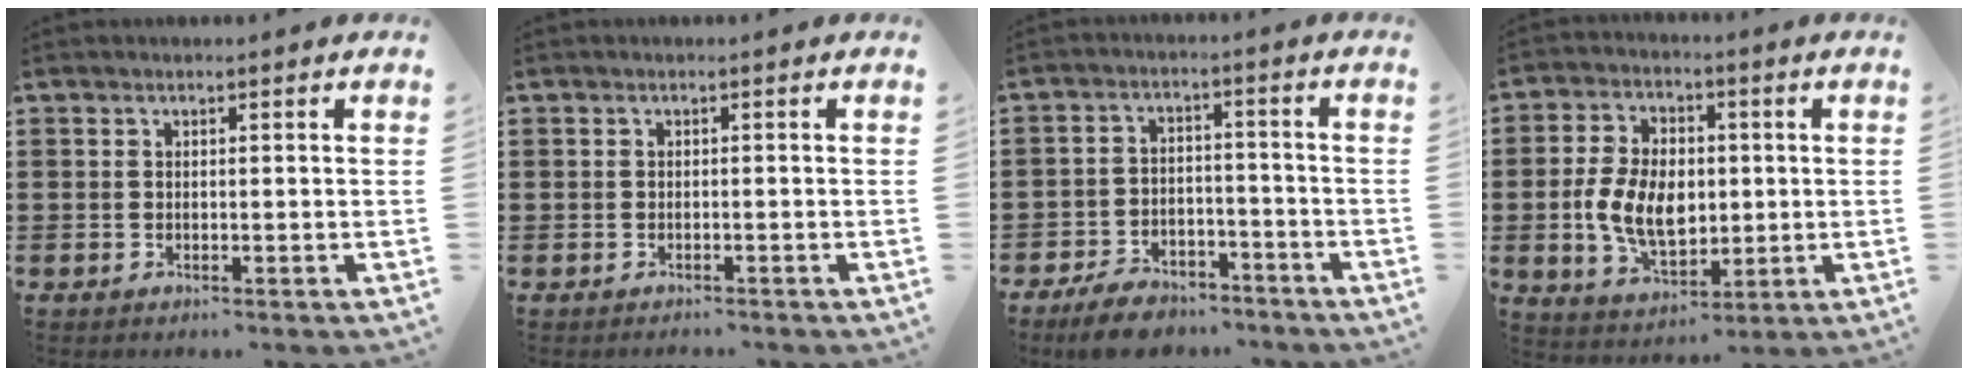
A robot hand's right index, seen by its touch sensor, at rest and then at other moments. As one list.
[{"total": 0.7, "force": [-0.7, 0.3, -0.1], "torque": [0.000, 0.002, -0.016]}, {"total": 5.9, "force": [-5.4, 1.9, 1.4], "torque": [-0.025, 0.019, -0.105]}, {"total": 9.3, "force": [-0.6, 6.0, 7.0], "torque": [-0.159, 0.011, -0.012]}]